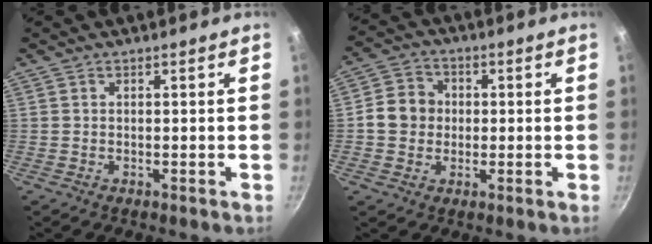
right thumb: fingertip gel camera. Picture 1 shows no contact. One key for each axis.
{"total": 7.3, "fx": 0.0, "fy": 6.6, "fz": 3.2, "tx": -0.026, "ty": 0.012, "tz": -0.016}